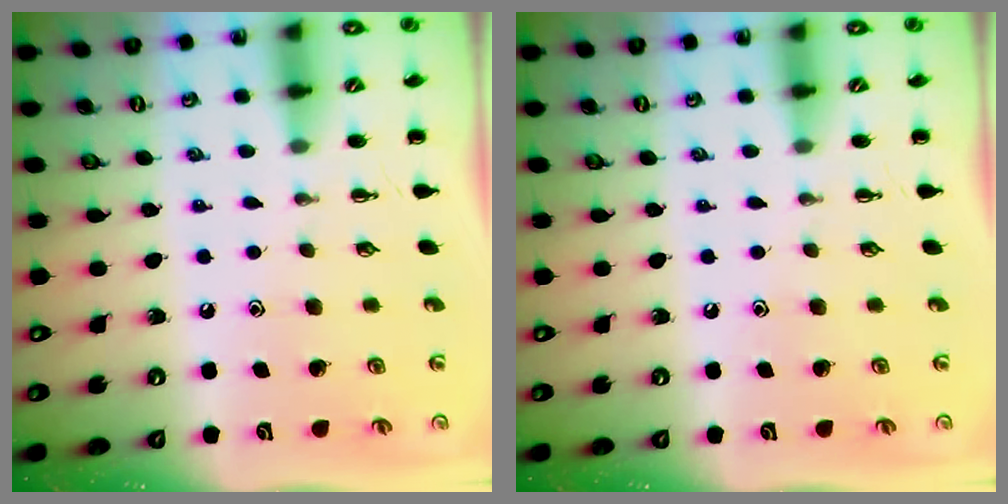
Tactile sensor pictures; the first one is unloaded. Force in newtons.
{"total": 0.0}